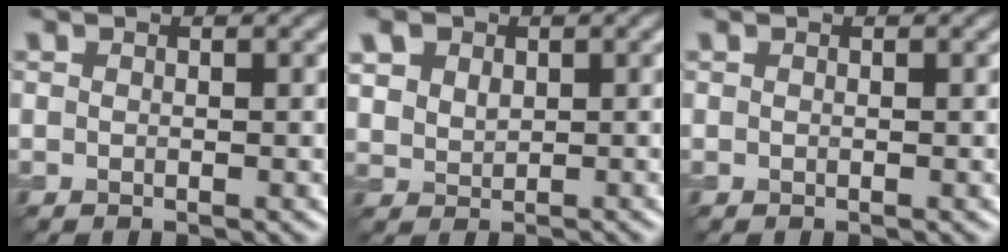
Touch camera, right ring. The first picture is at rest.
{"total": 3.3, "force": [1.6, 2.4, 1.5], "torque": [-0.042, 0.005, 0.042]}
{"total": 0.0}